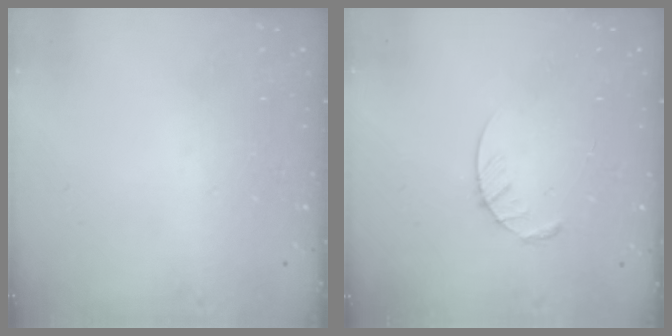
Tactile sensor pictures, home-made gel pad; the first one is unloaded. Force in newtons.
{"total": 4.5, "press": 4.5, "slide": 0.5}